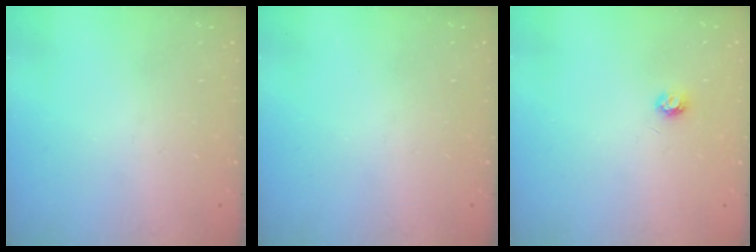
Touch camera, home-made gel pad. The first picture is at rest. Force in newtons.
{"total": 0.0}
{"total": 3.4, "press": 3.4, "slide": 0.3}